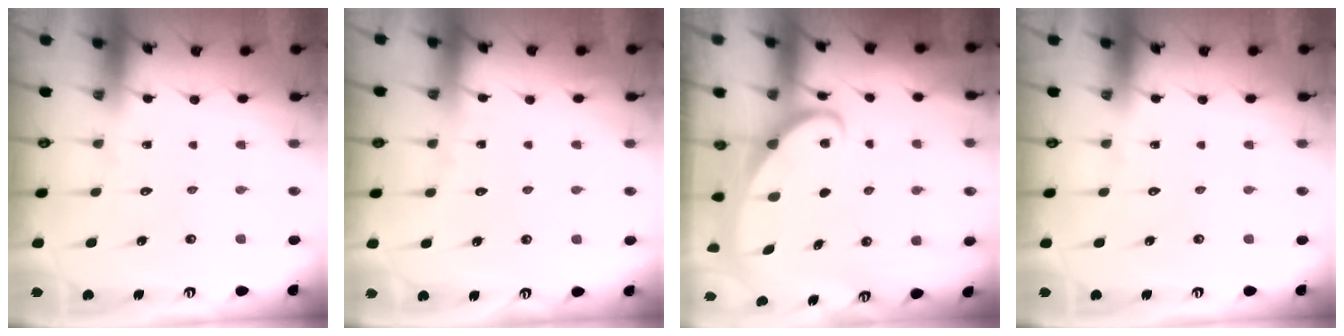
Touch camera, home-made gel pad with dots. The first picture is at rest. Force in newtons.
{"total": 3.3, "press": 3.3, "slide": 0.3}
{"total": 2.1, "press": 2.1, "slide": 0.3}
{"total": 0.0}